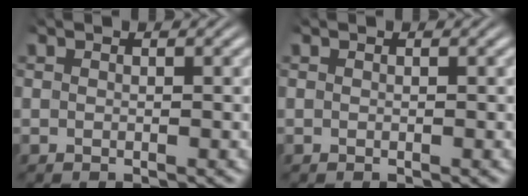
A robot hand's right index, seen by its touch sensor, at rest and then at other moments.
{"total": 0.0}